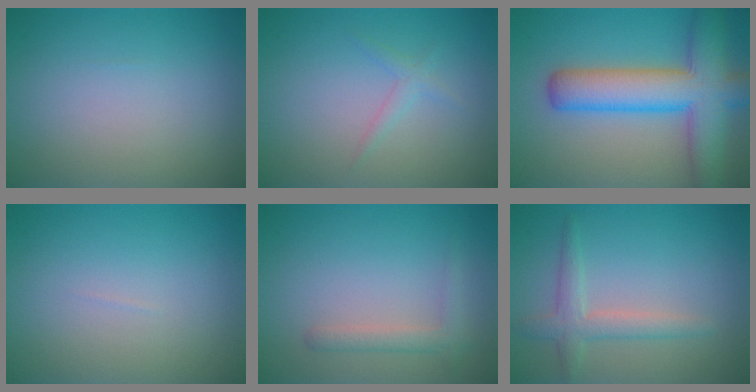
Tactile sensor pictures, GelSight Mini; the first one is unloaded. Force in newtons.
{"total": 1.1, "press": 1.1, "slide": 0.0}
{"total": 9.1, "press": 9.1, "slide": 0.4}
{"total": 0.0}
{"total": 1.8, "press": 1.8, "slide": 0.1}
{"total": 2.5, "press": 2.5, "slide": 0.1}